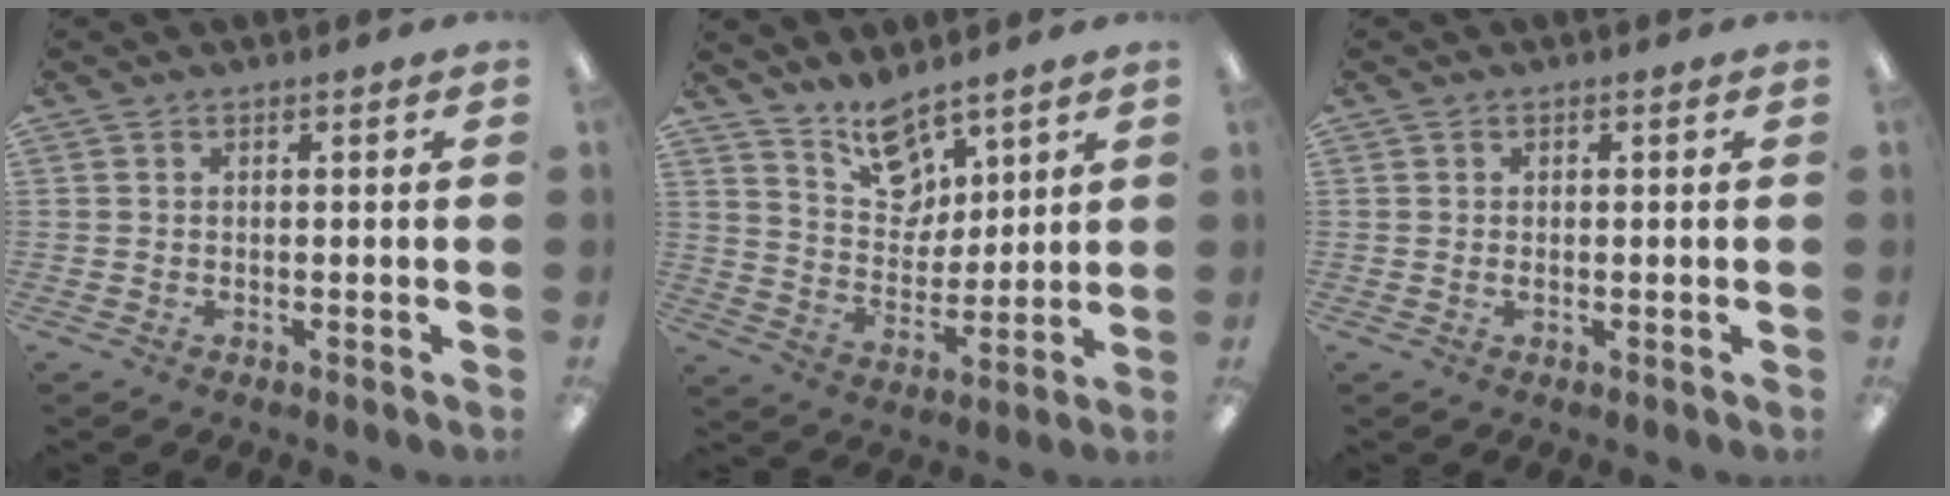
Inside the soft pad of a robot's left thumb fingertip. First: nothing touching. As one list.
[{"total": 11.1, "force": [8.6, 6.0, 3.6], "torque": [-0.057, -0.055, 0.161]}, {"total": 0.7, "force": [0.0, 0.3, 0.6], "torque": [-0.012, 0.002, -0.001]}]